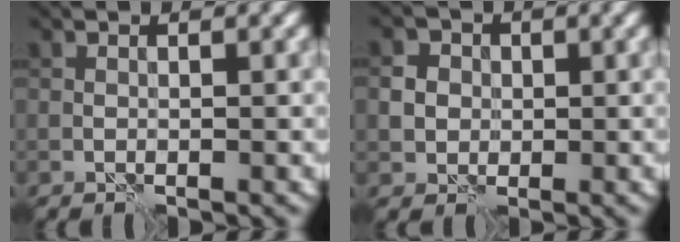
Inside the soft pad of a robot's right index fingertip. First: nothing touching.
{"total": 4.6, "force": [0.8, 4.2, 1.8], "torque": [-0.024, 0.021, 0.002]}